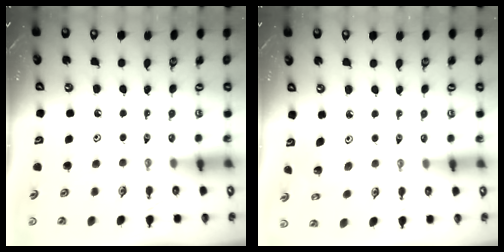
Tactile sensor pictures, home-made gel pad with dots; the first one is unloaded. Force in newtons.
{"total": 2.3, "press": 2.3, "slide": 0.2}